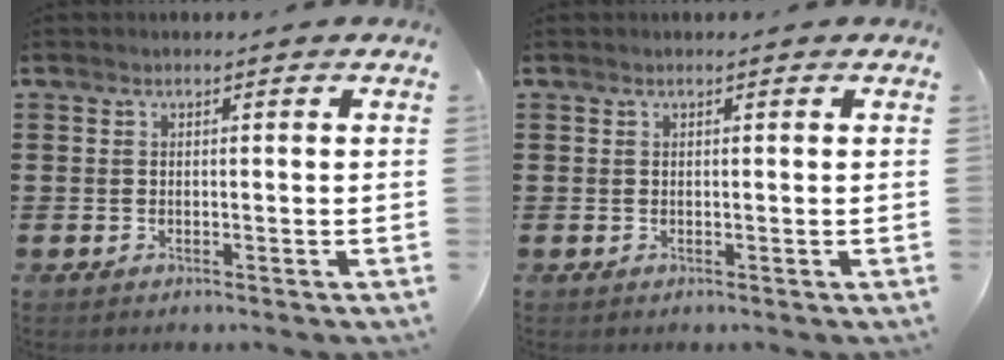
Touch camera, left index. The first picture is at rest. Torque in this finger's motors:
{"motor_torque": [-0.12, 0.35, -0.06, -0.01]}